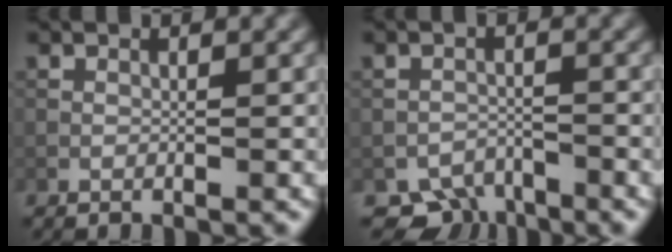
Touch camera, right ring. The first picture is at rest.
{"total": 3.7, "force": [-3.1, 1.6, 0.9], "torque": [-0.011, -0.007, -0.059]}